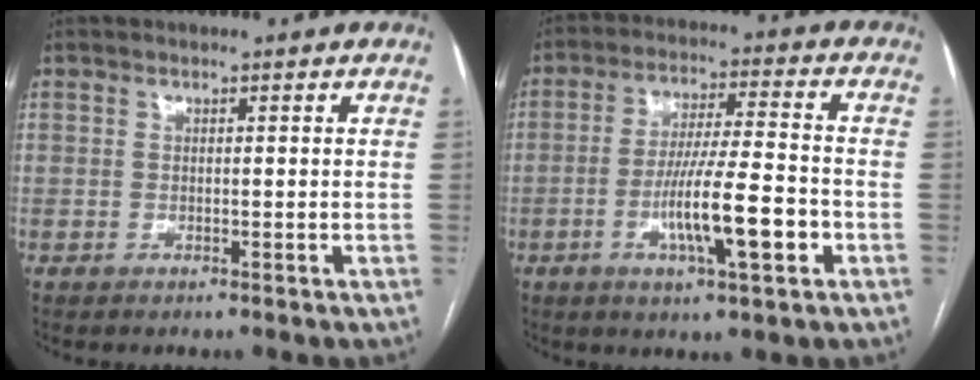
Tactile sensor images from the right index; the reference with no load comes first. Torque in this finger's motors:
{"motor_torque": [1.40, -0.74, 0.86, 0.14]}